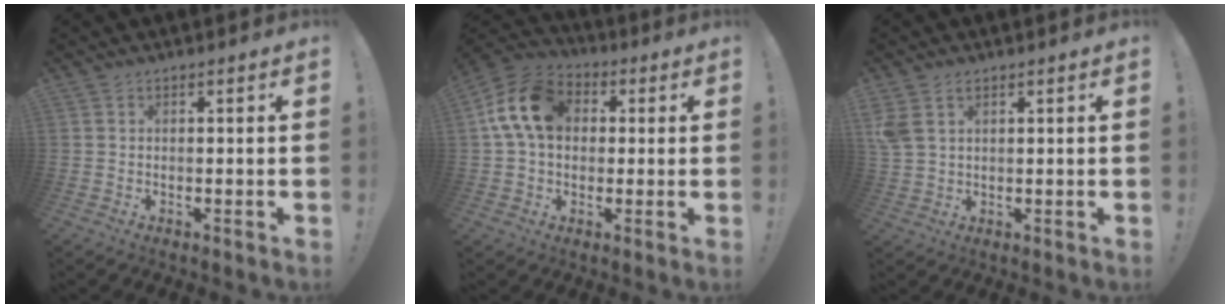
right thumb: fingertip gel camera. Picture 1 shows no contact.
{"total": 14.8, "force": [3.2, 10.9, 9.5], "torque": [-0.168, 0.015, 0.068]}
{"total": 4.5, "force": [2.6, 2.7, 2.5], "torque": [-0.043, -0.008, 0.050]}